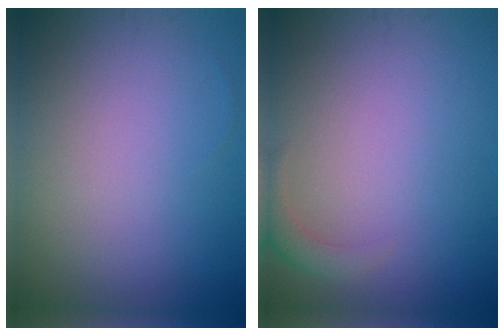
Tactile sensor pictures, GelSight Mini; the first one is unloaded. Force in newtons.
{"total": 1.6, "press": 1.6, "slide": 0.3}